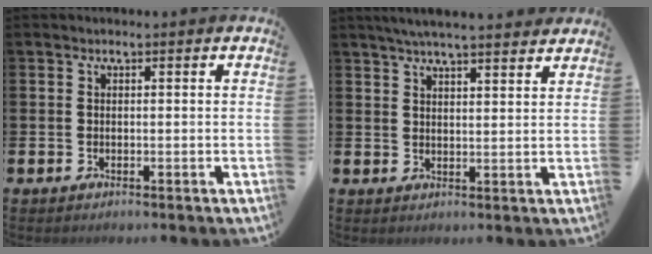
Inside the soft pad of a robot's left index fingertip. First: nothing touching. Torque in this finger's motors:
{"motor_torque": [1.01, -1.13, 0.37, 0.20]}